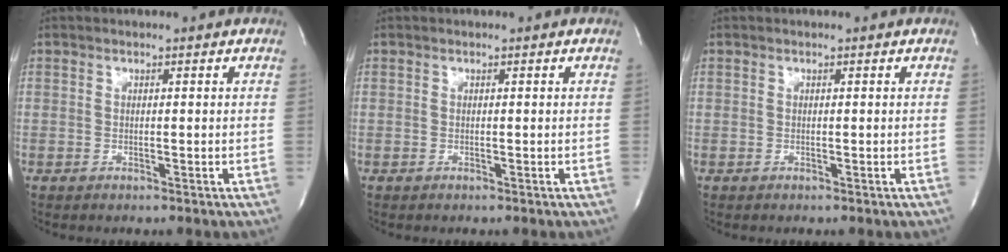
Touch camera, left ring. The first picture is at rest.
{"total": 0.0}
{"total": 0.0}